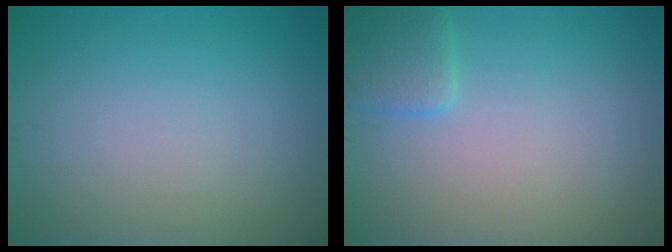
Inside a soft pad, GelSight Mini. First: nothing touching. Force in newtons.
{"total": 2.4, "press": 2.4, "slide": 0.3}